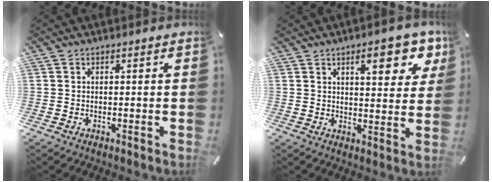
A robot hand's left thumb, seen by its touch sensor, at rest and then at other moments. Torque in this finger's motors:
{"motor_torque": [1.74, 1.68, 0.98, -0.93, 0.29]}